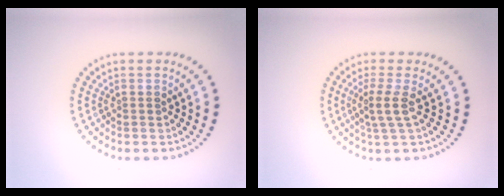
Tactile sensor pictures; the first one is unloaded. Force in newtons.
{"total": 2.2, "press": 1.7, "slide": 1.4}